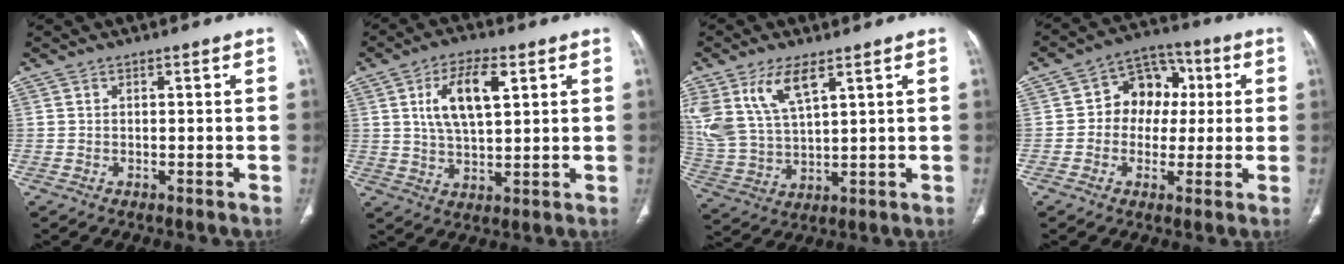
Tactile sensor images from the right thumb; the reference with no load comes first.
{"total": 10.7, "force": [3.6, 4.8, 8.9], "torque": [-0.156, -0.004, 0.066]}
{"total": 12.5, "force": [6.5, 5.6, 9.1], "torque": [-0.192, -0.018, 0.142]}
{"total": 10.8, "force": [1.0, 8.7, 6.3], "torque": [-0.048, 0.023, 0.004]}